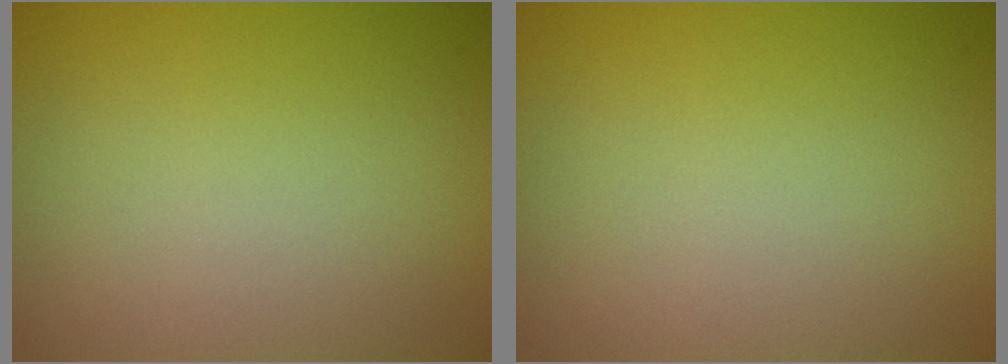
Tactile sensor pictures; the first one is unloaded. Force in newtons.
{"total": 0.0}